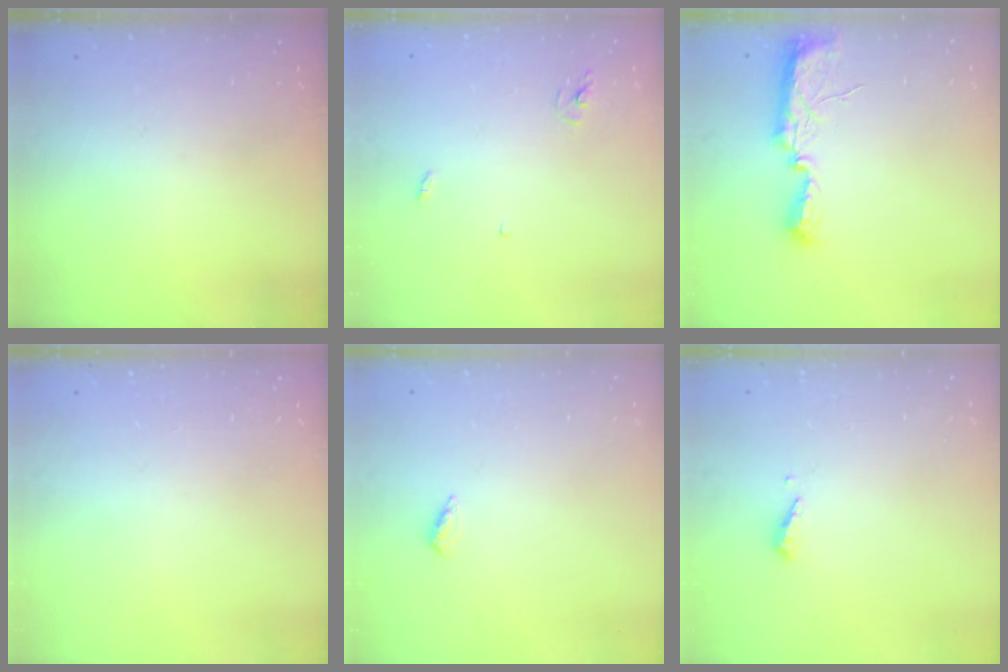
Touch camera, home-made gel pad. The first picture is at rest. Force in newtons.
{"total": 2.9, "press": 2.9, "slide": 0.2}
{"total": 10.5, "press": 9.0, "slide": 5.3}
{"total": 0.0}
{"total": 2.6, "press": 2.2, "slide": 1.3}
{"total": 3.1, "press": 3.1, "slide": 0.2}